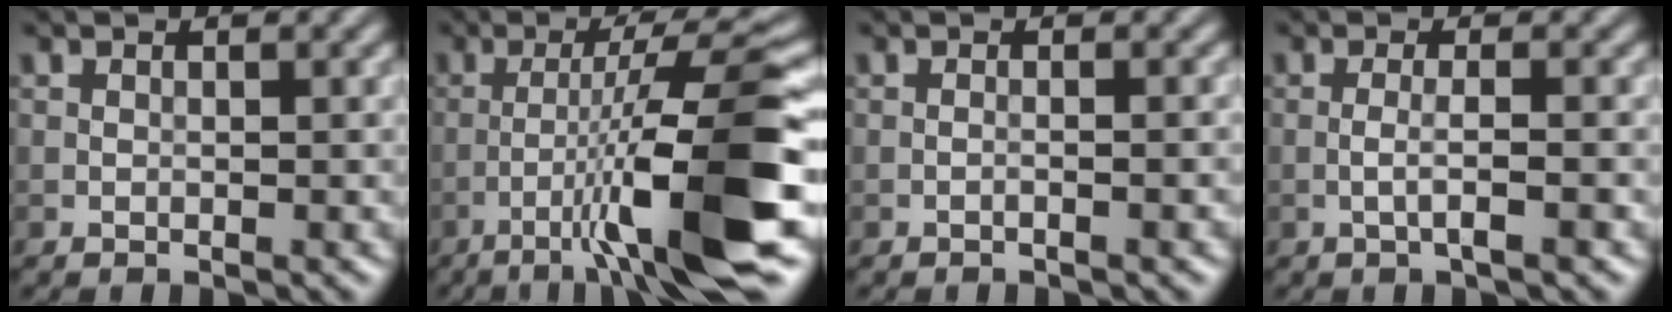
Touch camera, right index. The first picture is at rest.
{"total": 11.3, "force": [-4.1, 0.9, 10.5], "torque": [-0.160, 0.022, -0.061]}
{"total": 1.2, "force": [-0.4, 0.3, 1.1], "torque": [-0.012, 0.002, -0.016]}
{"total": 1.9, "force": [-0.5, 0.3, 1.8], "torque": [-0.033, 0.003, -0.015]}